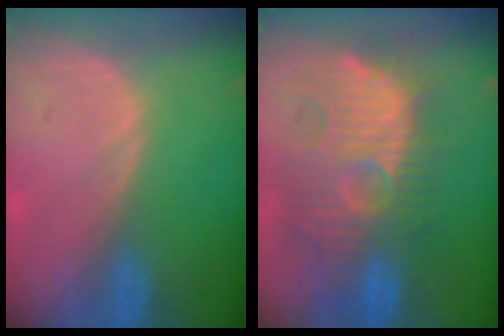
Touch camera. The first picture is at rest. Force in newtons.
{"total": 12.2, "press": 11.8, "slide": 3.1}